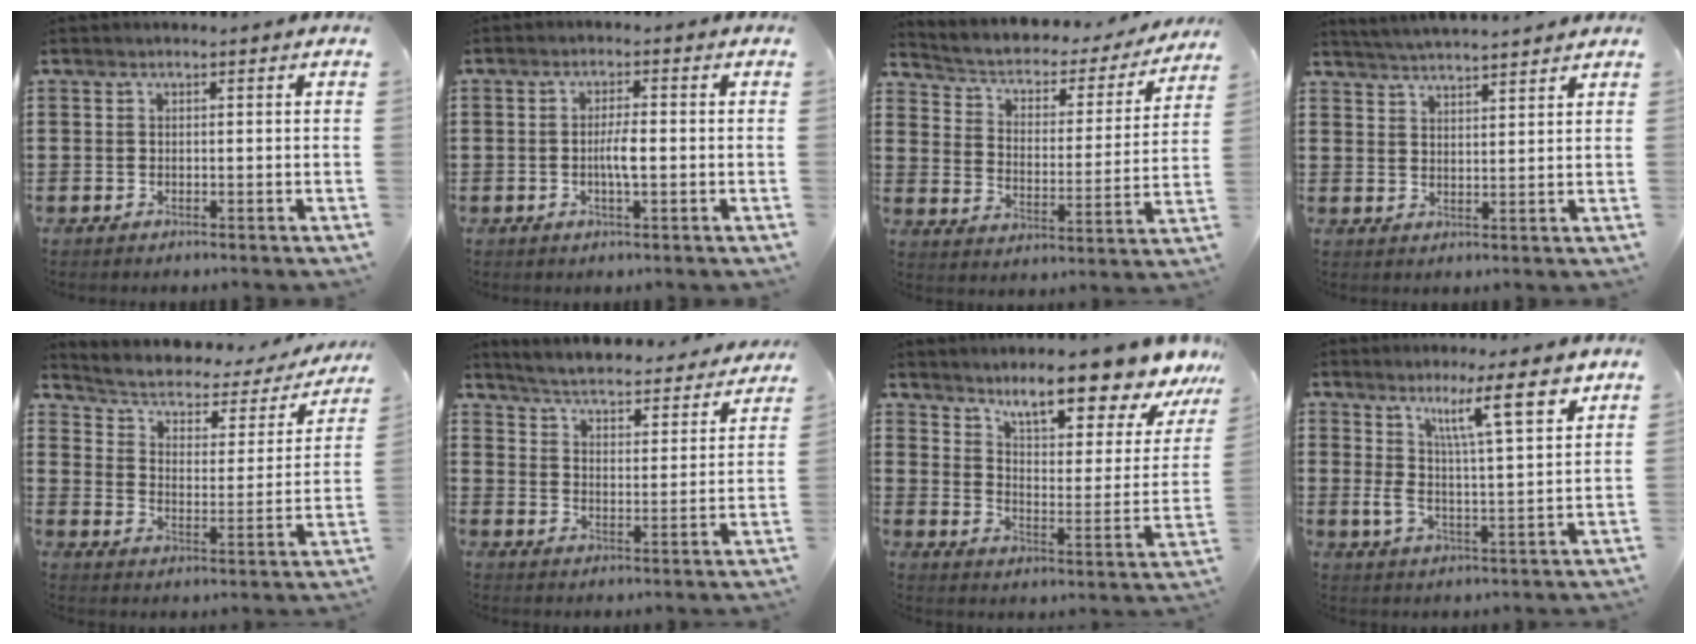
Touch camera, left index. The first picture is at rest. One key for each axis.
{"total": 3.4, "fx": -0.6, "fy": 0.6, "fz": 3.3, "tx": -0.066, "ty": -0.002, "tz": -0.014}
{"total": 2.4, "fx": 1.6, "fy": 1.6, "fz": 0.9, "tx": -0.035, "ty": -0.019, "tz": 0.015}
{"total": 3.4, "fx": 3.3, "fy": -0.7, "fz": 0.2, "tx": -0.014, "ty": -0.015, "tz": 0.060}
{"total": 2.9, "fx": 1.6, "fy": 1.8, "fz": 1.6, "tx": -0.047, "ty": -0.018, "tz": 0.014}
{"total": 4.1, "fx": 4.0, "fy": -0.4, "fz": 0.8, "tx": -0.038, "ty": -0.038, "tz": 0.059}
{"total": 11.7, "fx": 10.0, "fy": 0.8, "fz": 6.0, "tx": -0.109, "ty": -0.073, "tz": 0.164}
{"total": 9.9, "fx": 5.9, "fy": 1.2, "fz": 7.8, "tx": -0.133, "ty": -0.031, "tz": 0.092}